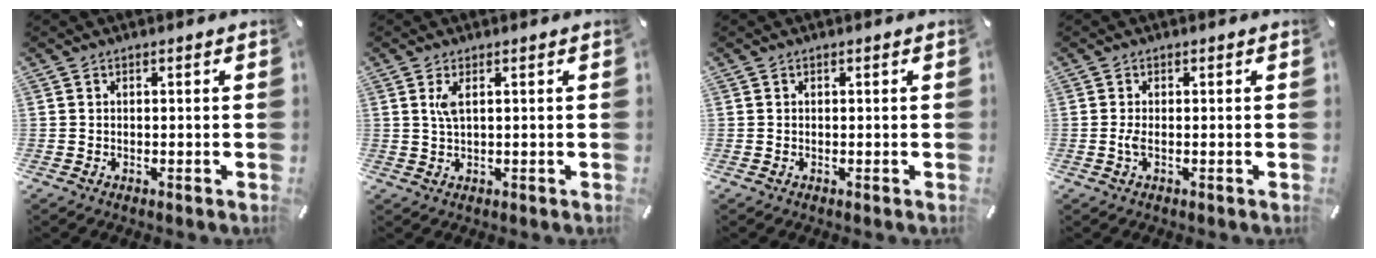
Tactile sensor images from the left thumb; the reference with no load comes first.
{"total": 3.0, "force": [0.8, 0.8, 2.7], "torque": [-0.058, 0.003, 0.013]}
{"total": 0.0}
{"total": 1.7, "force": [-0.2, 0.3, 1.7], "torque": [-0.039, -0.007, -0.006]}